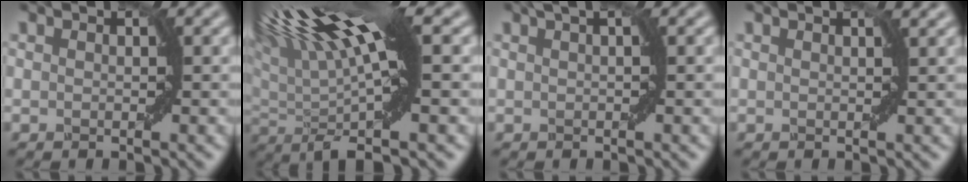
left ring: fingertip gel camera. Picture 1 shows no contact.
{"total": 13.8, "force": [3.3, 3.0, 13.0], "torque": [-0.237, 0.019, 0.057]}
{"total": 1.4, "force": [0.6, 0.0, 1.3], "torque": [-0.024, 0.002, 0.009]}
{"total": 0.9, "force": [0.7, -0.1, 0.5], "torque": [-0.009, 0.000, 0.015]}